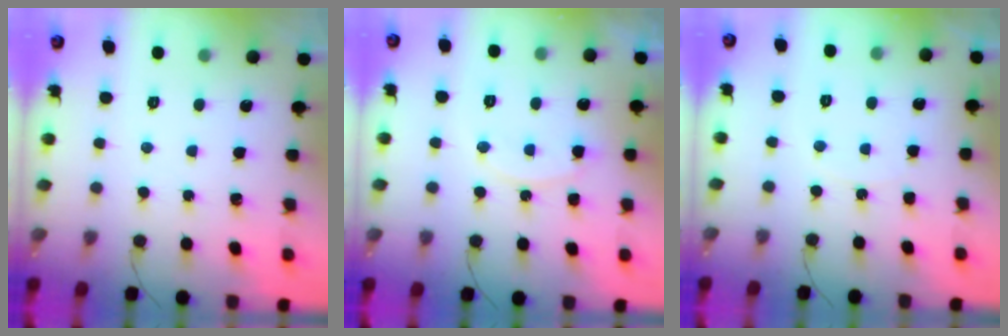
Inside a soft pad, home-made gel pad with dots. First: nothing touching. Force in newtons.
{"total": 10.0, "press": 10.0, "slide": 0.8}
{"total": 5.0, "press": 5.0, "slide": 0.6}